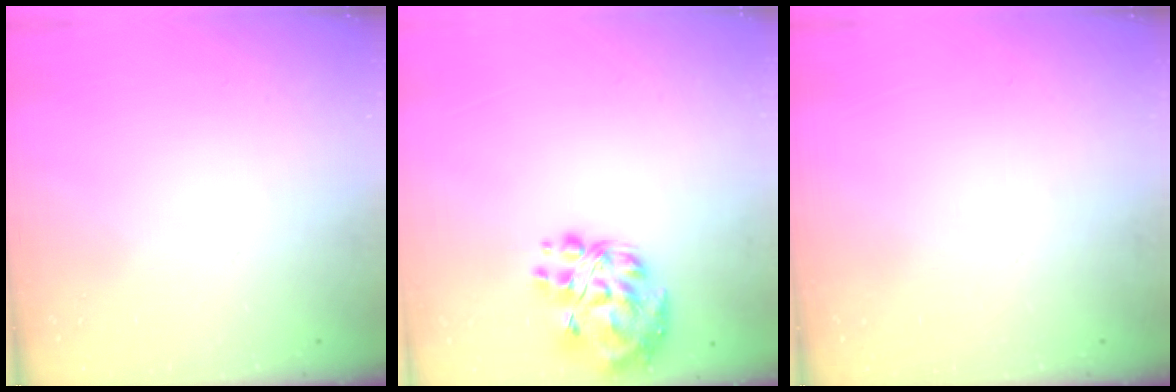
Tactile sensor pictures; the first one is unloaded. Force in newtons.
{"total": 12.6, "press": 12.1, "slide": 3.3}
{"total": 0.0}